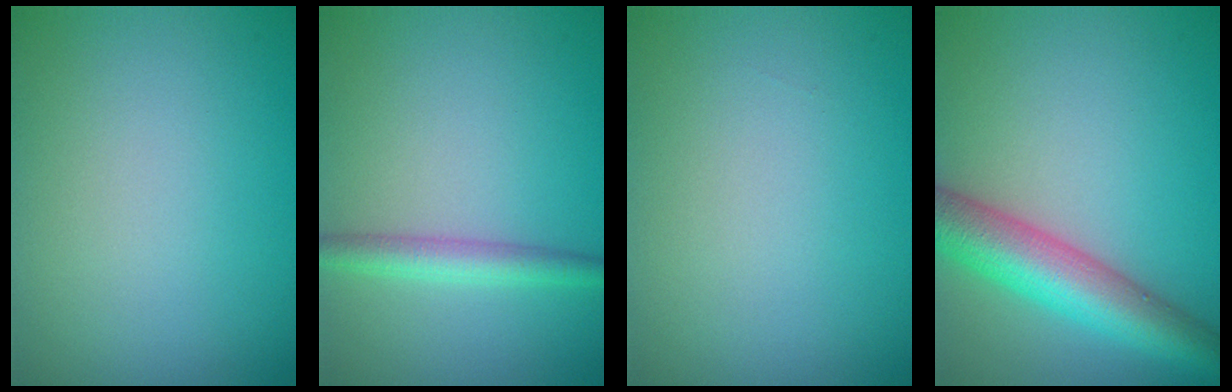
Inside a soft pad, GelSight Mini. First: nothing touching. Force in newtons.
{"total": 2.4, "press": 2.4, "slide": 0.0}
{"total": 0.0}
{"total": 7.1, "press": 7.1, "slide": 0.2}